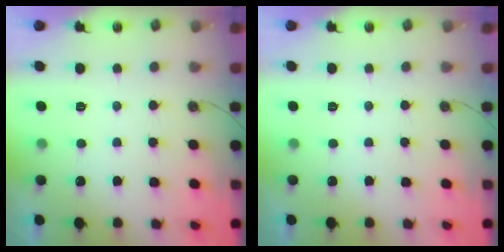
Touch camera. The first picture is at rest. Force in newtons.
{"total": 0.0}